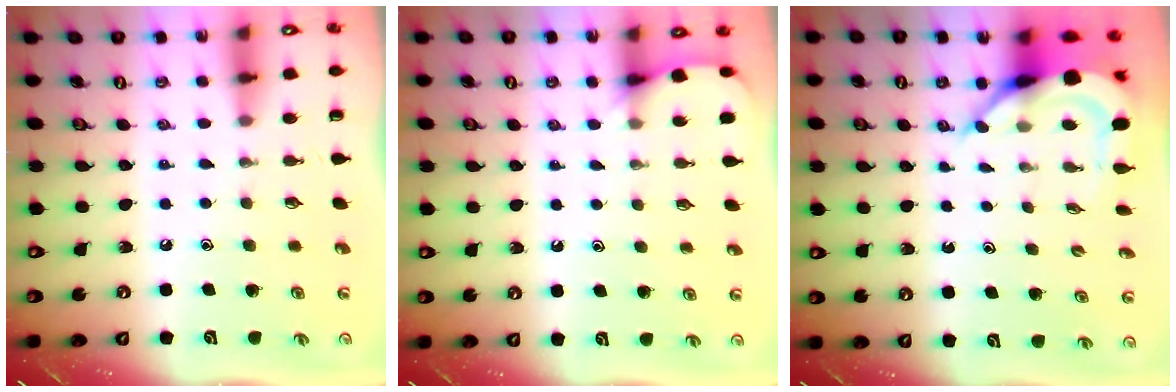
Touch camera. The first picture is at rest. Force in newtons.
{"total": 5.3, "press": 5.3, "slide": 0.4}
{"total": 8.0, "press": 8.0, "slide": 1.0}